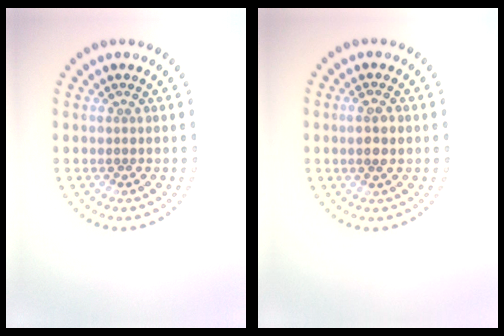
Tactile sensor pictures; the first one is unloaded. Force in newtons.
{"total": 2.0, "press": 1.9, "slide": 0.6}